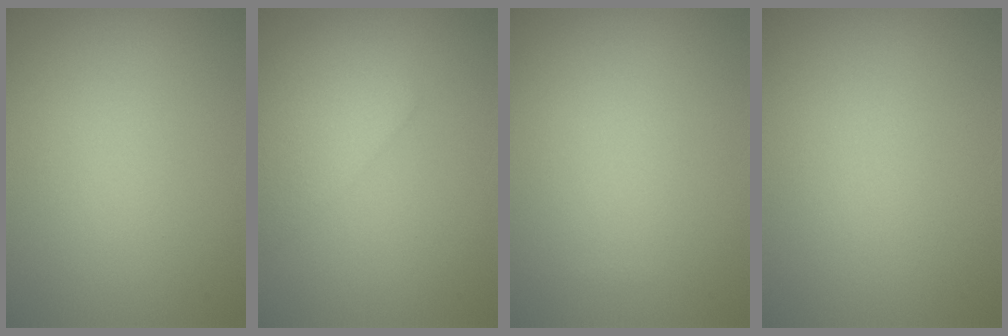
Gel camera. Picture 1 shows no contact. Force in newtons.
{"total": 3.1, "press": 3.1, "slide": 0.3}
{"total": 0.0}
{"total": 0.0}